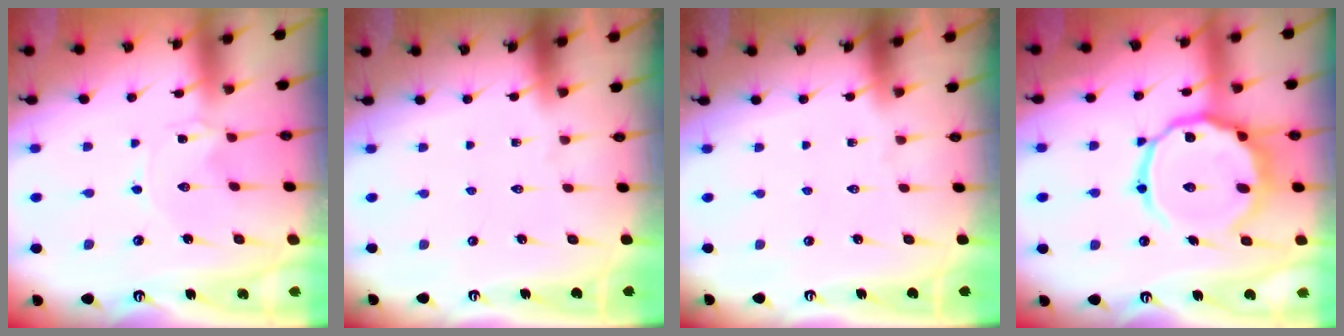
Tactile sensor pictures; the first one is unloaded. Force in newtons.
{"total": 0.0}
{"total": 0.0}
{"total": 17.3, "press": 17.2, "slide": 1.6}